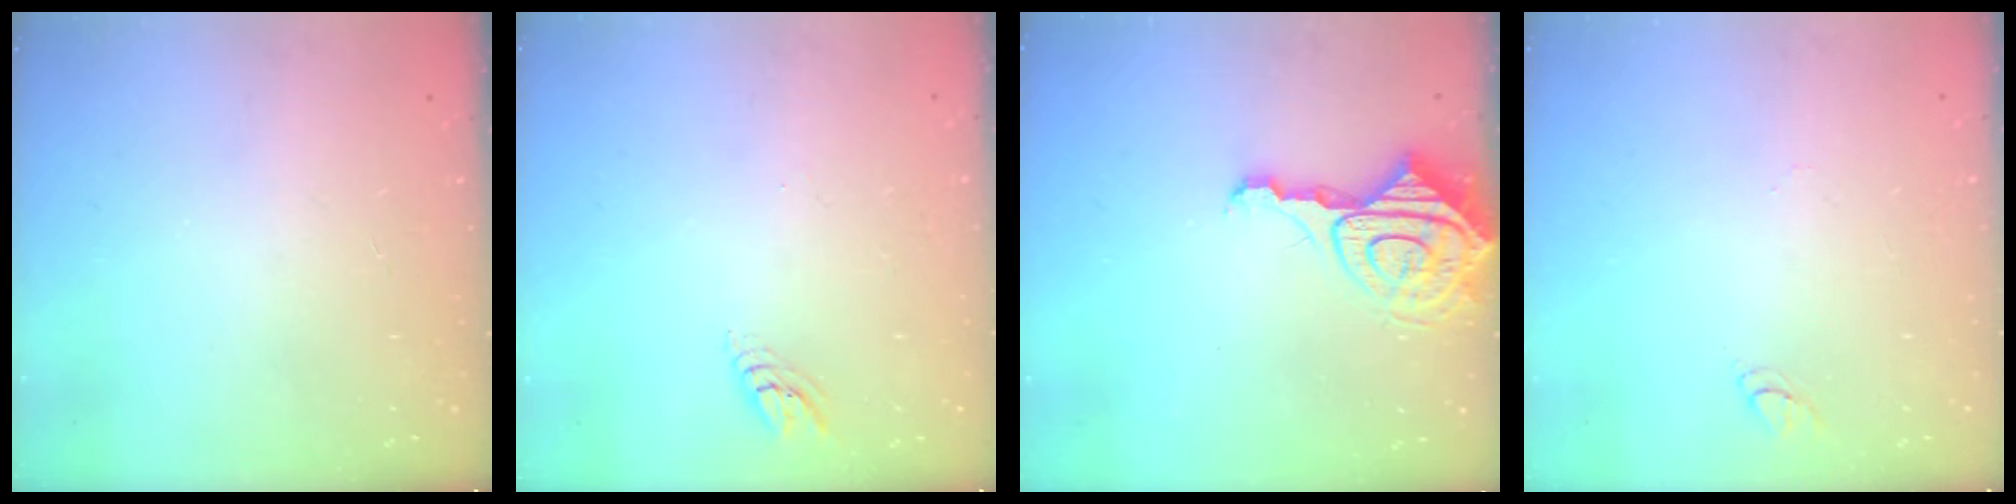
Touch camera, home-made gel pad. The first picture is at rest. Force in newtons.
{"total": 4.3, "press": 4.3, "slide": 0.2}
{"total": 11.2, "press": 11.2, "slide": 1.3}
{"total": 3.0, "press": 3.0, "slide": 0.3}